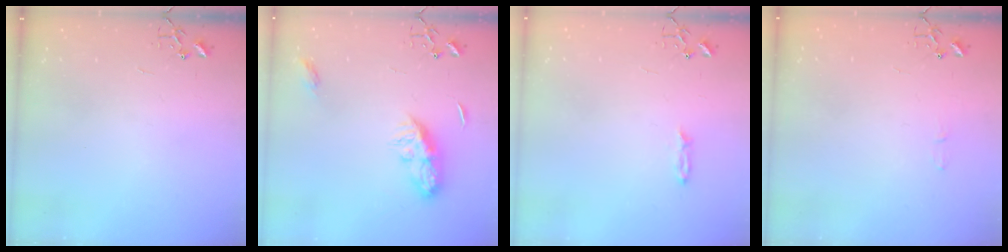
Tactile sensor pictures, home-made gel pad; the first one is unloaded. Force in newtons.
{"total": 8.8, "press": 8.8, "slide": 0.0}
{"total": 3.2, "press": 3.2, "slide": 0.4}
{"total": 4.5, "press": 4.5, "slide": 0.4}